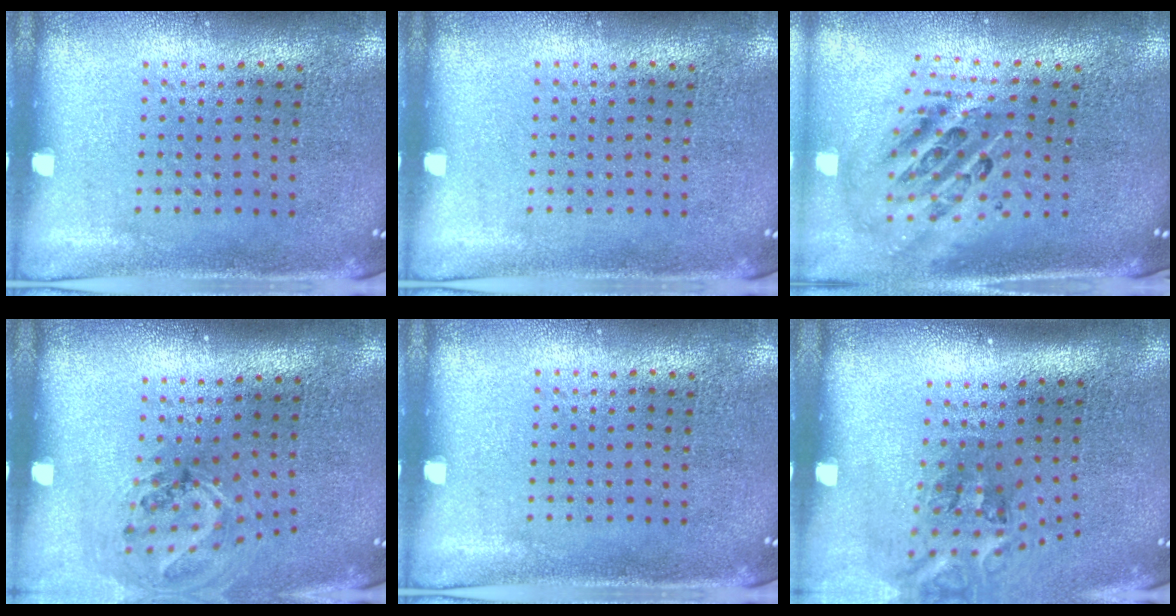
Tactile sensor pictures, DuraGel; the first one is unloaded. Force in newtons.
{"total": 0.0}
{"total": 2.5, "press": 1.7, "slide": 1.8}
{"total": 1.2, "press": 1.0, "slide": 0.6}
{"total": 0.0}
{"total": 2.1, "press": 1.3, "slide": 1.6}